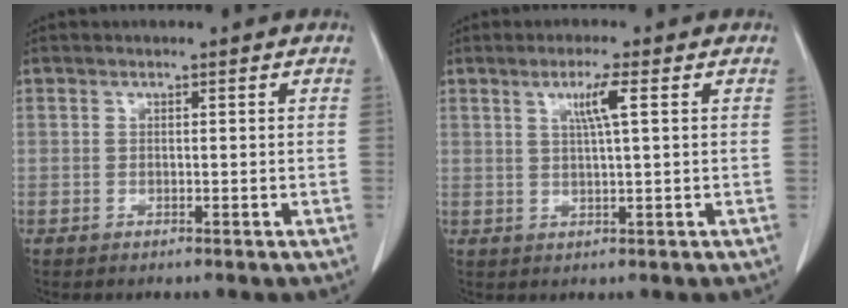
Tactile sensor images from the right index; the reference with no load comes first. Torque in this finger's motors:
{"motor_torque": [0.46, 0.09, 0.11, 0.07]}